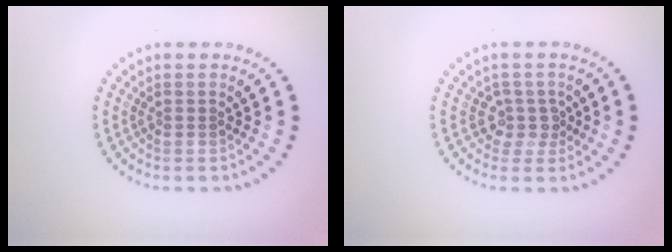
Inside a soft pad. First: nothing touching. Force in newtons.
{"total": 1.9, "press": 1.4, "slide": 1.3}